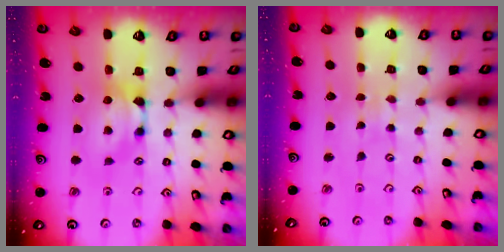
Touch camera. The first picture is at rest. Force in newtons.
{"total": 5.7, "press": 5.7, "slide": 0.2}